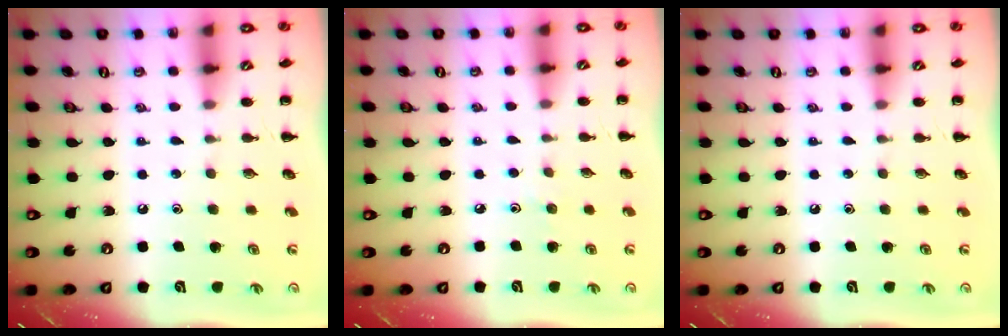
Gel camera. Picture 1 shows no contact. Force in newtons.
{"total": 2.4, "press": 2.2, "slide": 1.0}
{"total": 0.0}